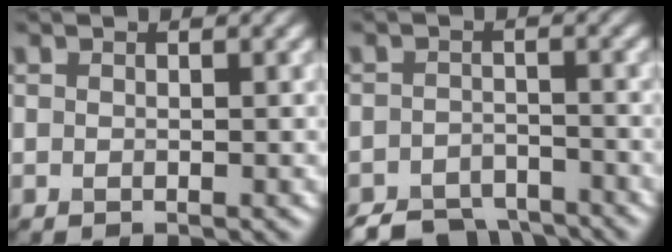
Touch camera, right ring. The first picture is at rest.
{"total": 5.0, "force": [-4.4, 2.0, 1.3], "torque": [-0.012, -0.008, -0.079]}